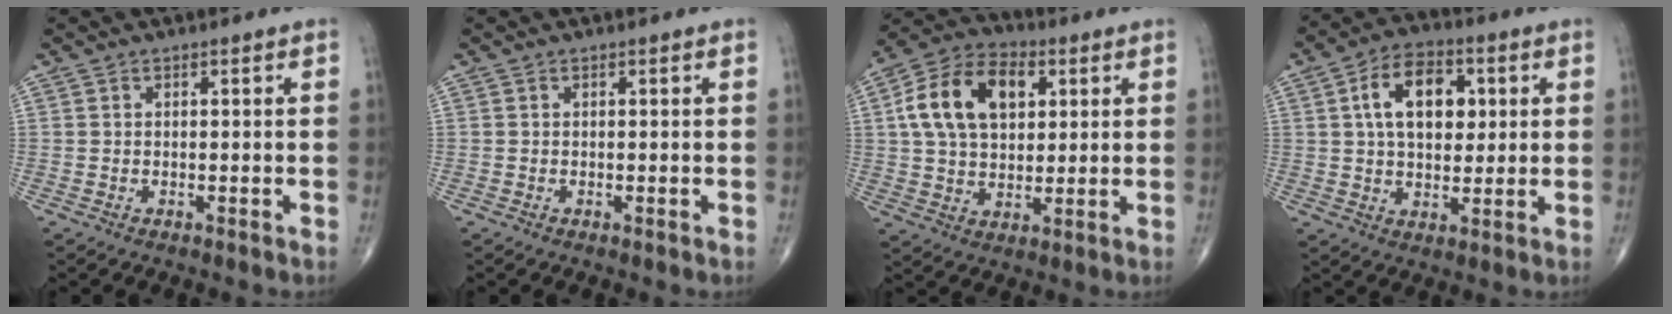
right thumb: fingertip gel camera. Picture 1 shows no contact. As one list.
[{"total": 0.0}, {"total": 15.9, "force": [4.1, 10.3, 11.3], "torque": [-0.185, 0.009, 0.068]}, {"total": 13.0, "force": [3.1, 8.0, 9.7], "torque": [-0.135, 0.005, 0.047]}]